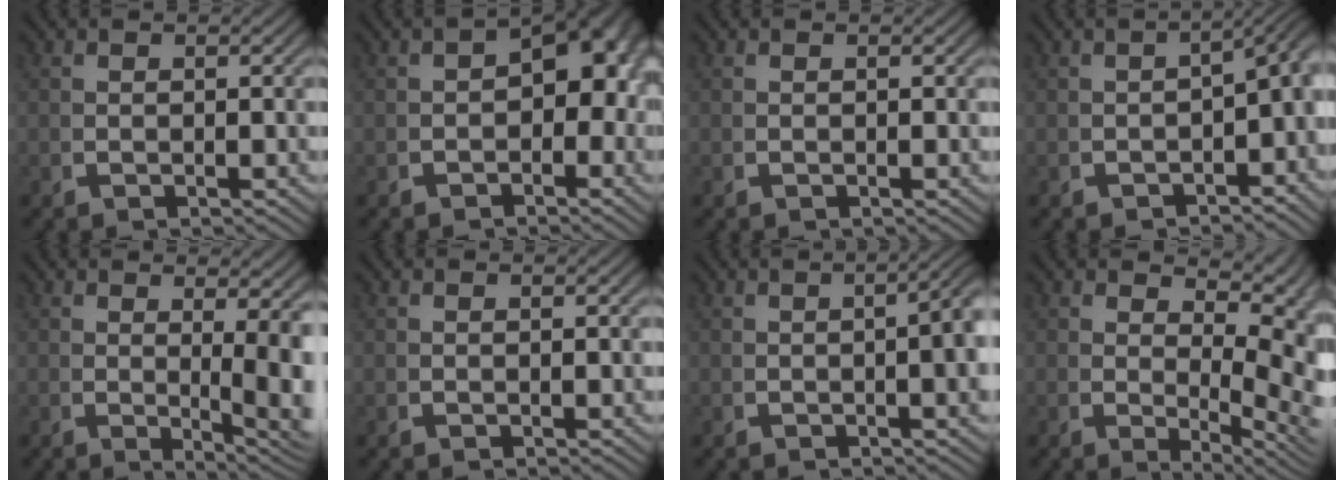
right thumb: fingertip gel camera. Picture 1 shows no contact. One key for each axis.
{"total": 6.6, "fx": -0.3, "fy": 4.5, "fz": 4.8, "tx": -0.037, "ty": -0.006, "tz": -0.007}
{"total": 0.0}
{"total": 4.6, "fx": -1.2, "fy": 2.7, "fz": 3.6, "tx": -0.036, "ty": 0.000, "tz": -0.017}
{"total": 5.5, "fx": -0.5, "fy": 2.1, "fz": 5.1, "tx": -0.068, "ty": -0.023, "tz": 0.002}
{"total": 0.0}
{"total": 4.8, "fx": 0.2, "fy": 1.9, "fz": 4.5, "tx": -0.042, "ty": 0.006, "tz": -0.001}
{"total": 5.4, "fx": 0.3, "fy": 2.6, "fz": 4.7, "tx": -0.054, "ty": -0.017, "tz": 0.015}